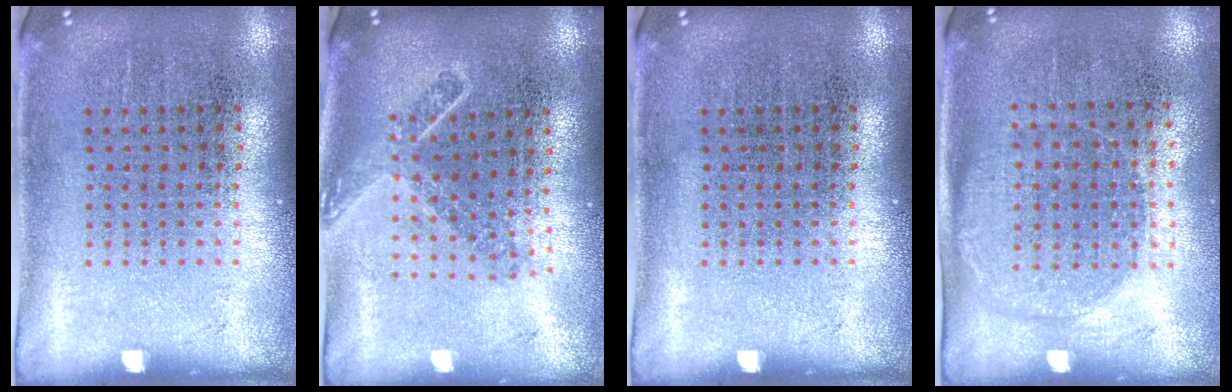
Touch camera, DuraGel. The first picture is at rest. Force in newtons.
{"total": 1.8, "press": 1.4, "slide": 1.2}
{"total": 0.0}
{"total": 1.3, "press": 1.2, "slide": 0.5}